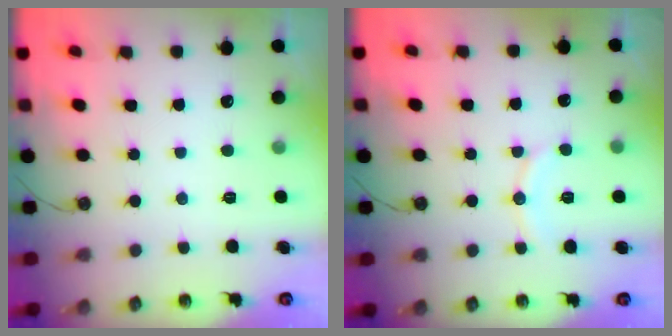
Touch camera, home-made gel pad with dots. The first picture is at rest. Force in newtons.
{"total": 8.1, "press": 8.0, "slide": 0.8}